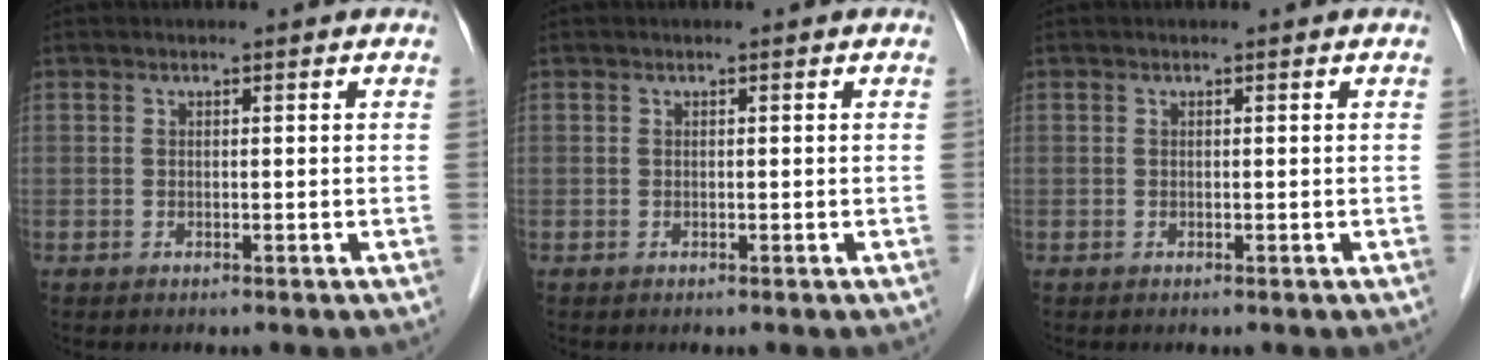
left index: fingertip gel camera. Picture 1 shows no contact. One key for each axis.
{"total": 0.0}
{"total": 0.0}